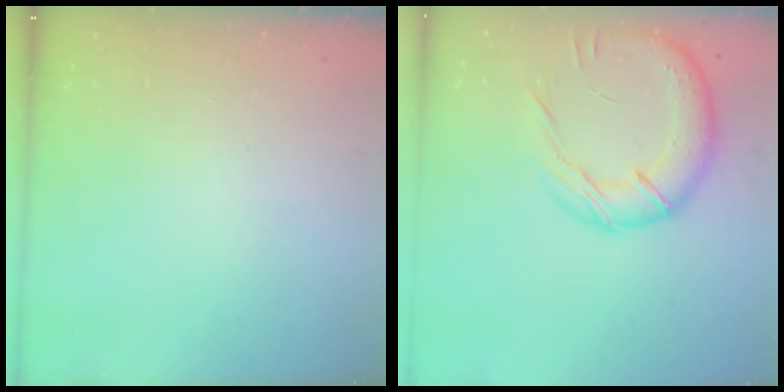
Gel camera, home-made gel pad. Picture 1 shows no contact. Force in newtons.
{"total": 17.7, "press": 17.4, "slide": 3.2}